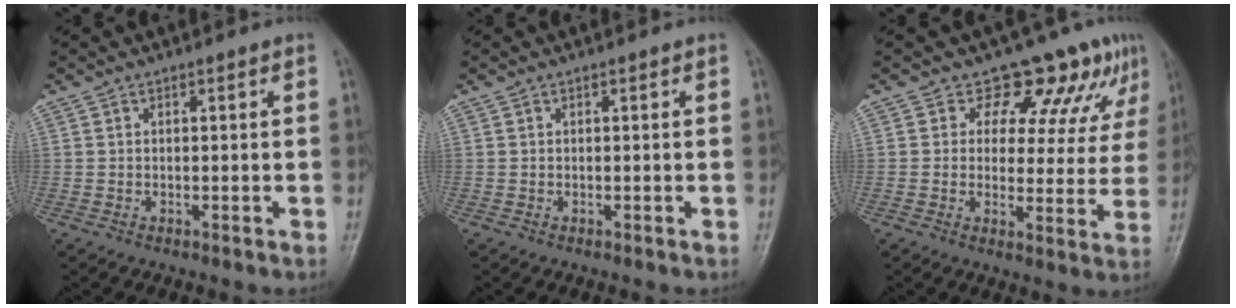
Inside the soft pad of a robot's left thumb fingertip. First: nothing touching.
{"total": 0.0}
{"total": 10.6, "force": [7.8, 5.7, 4.4], "torque": [-0.018, -0.044, 0.084]}